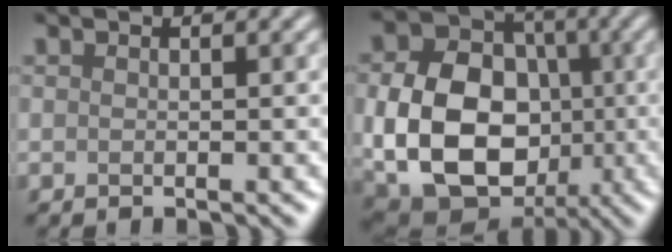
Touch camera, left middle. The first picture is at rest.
{"total": 12.6, "force": [-1.8, 9.5, 8.1], "torque": [-0.148, -0.016, -0.034]}